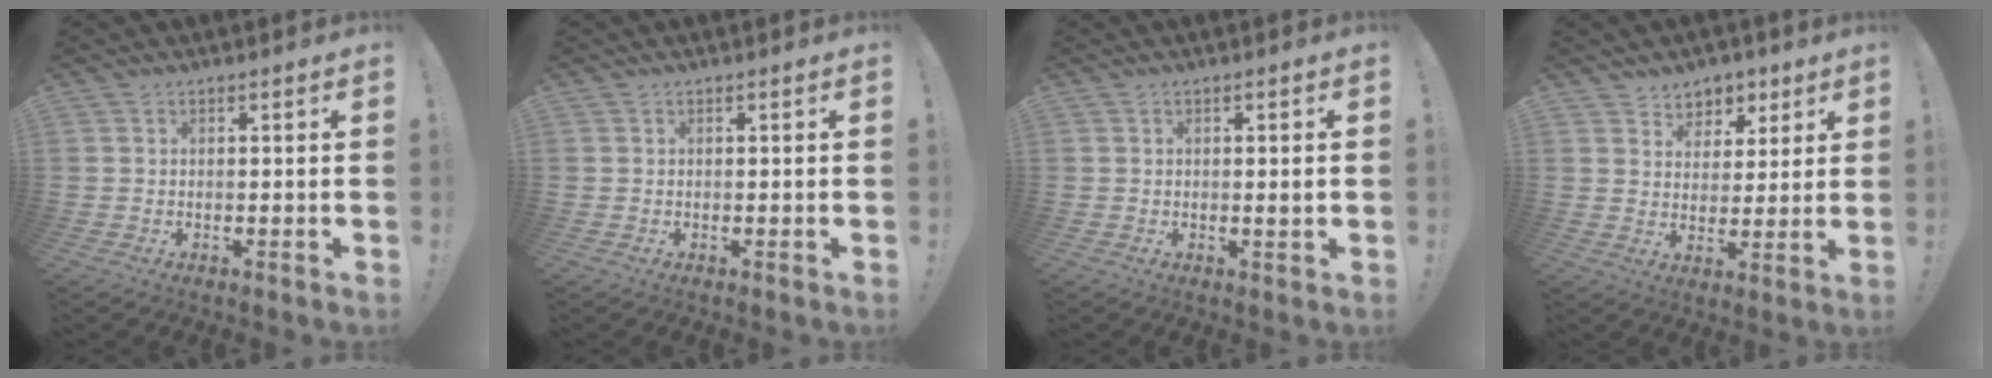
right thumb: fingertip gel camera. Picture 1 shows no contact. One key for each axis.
{"total": 0.0}
{"total": 2.3, "fx": 0.1, "fy": 0.0, "fz": 2.3, "tx": -0.037, "ty": -0.003, "tz": 0.000}
{"total": 6.7, "fx": 4.1, "fy": 5.3, "fz": 0.6, "tx": -0.005, "ty": -0.030, "tz": 0.083}